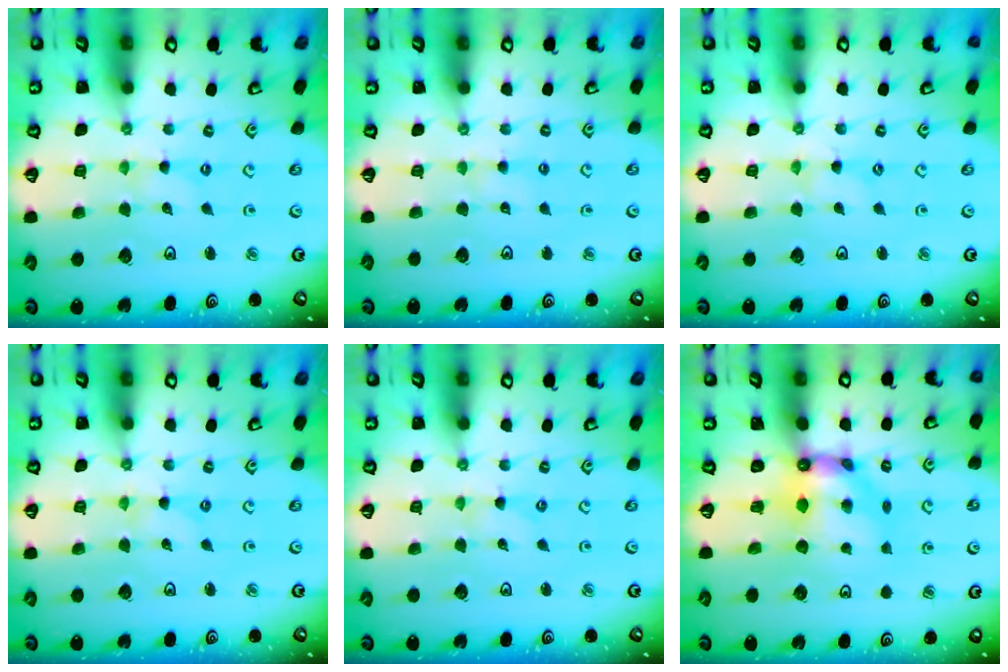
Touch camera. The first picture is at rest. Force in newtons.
{"total": 2.3, "press": 2.3, "slide": 0.4}
{"total": 1.1, "press": 1.1, "slide": 0.1}
{"total": 0.0}
{"total": 0.0}
{"total": 7.1, "press": 7.1, "slide": 0.6}